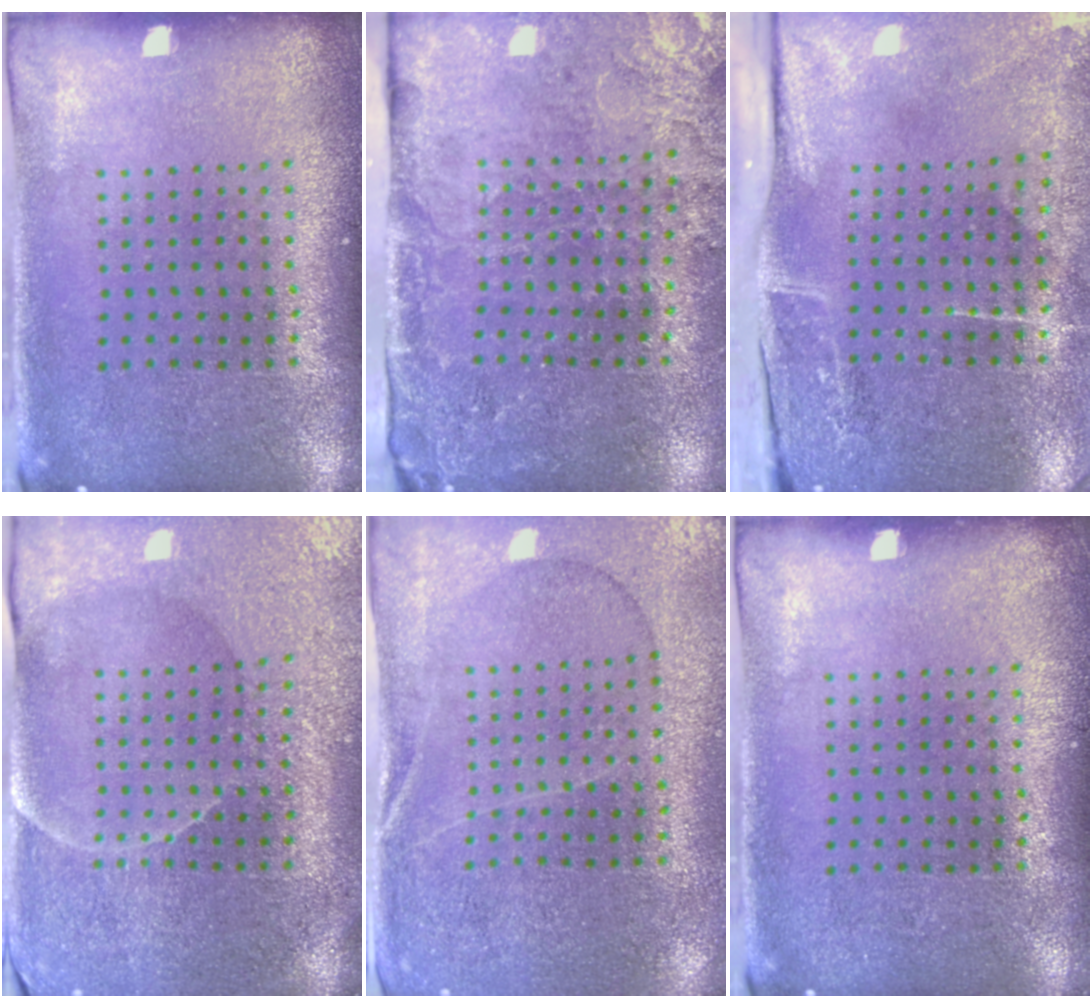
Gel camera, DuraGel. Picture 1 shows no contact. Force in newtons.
{"total": 3.2, "press": 3.2, "slide": 0.5}
{"total": 5.0, "press": 3.9, "slide": 3.2}
{"total": 3.8, "press": 3.6, "slide": 1.2}
{"total": 0.5, "press": 0.4, "slide": 0.4}
{"total": 0.0}